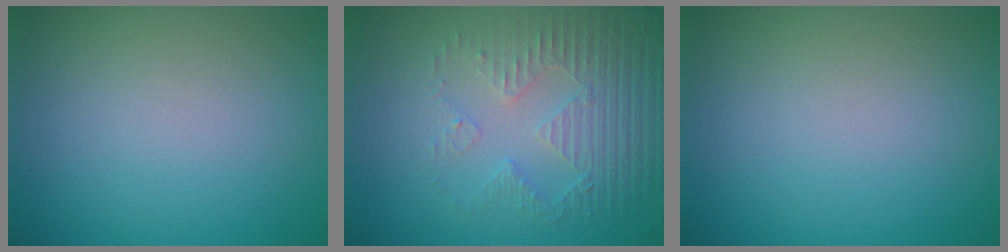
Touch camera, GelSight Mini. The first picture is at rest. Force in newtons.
{"total": 5.2, "press": 3.5, "slide": 3.9}
{"total": 0.0}